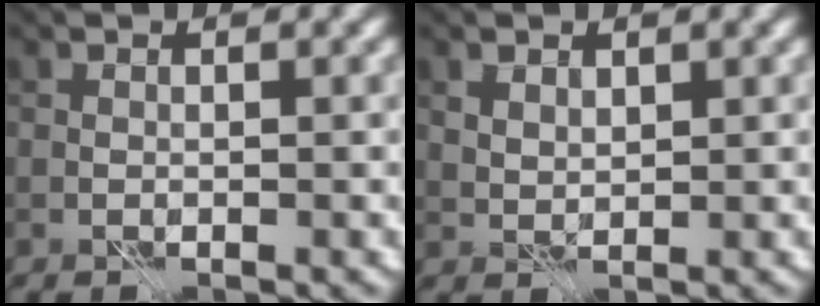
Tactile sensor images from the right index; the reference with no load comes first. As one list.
[{"total": 1.4, "force": [1.0, 0.9, 0.6], "torque": [-0.015, -0.001, 0.022]}]